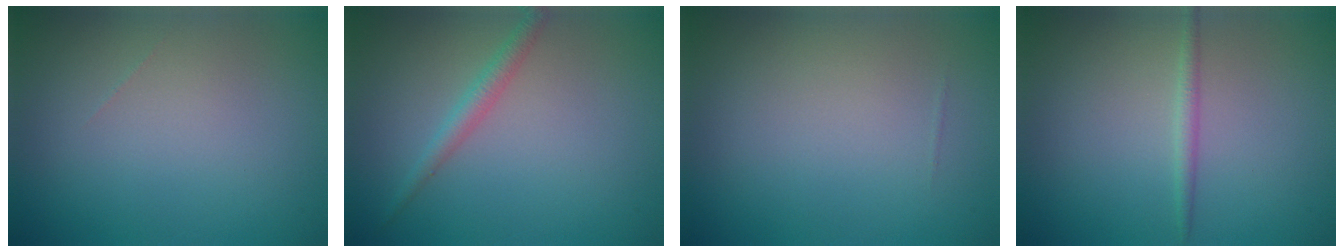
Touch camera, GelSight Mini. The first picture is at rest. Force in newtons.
{"total": 1.8, "press": 1.8, "slide": 0.1}
{"total": 0.0}
{"total": 1.1, "press": 1.1, "slide": 0.1}